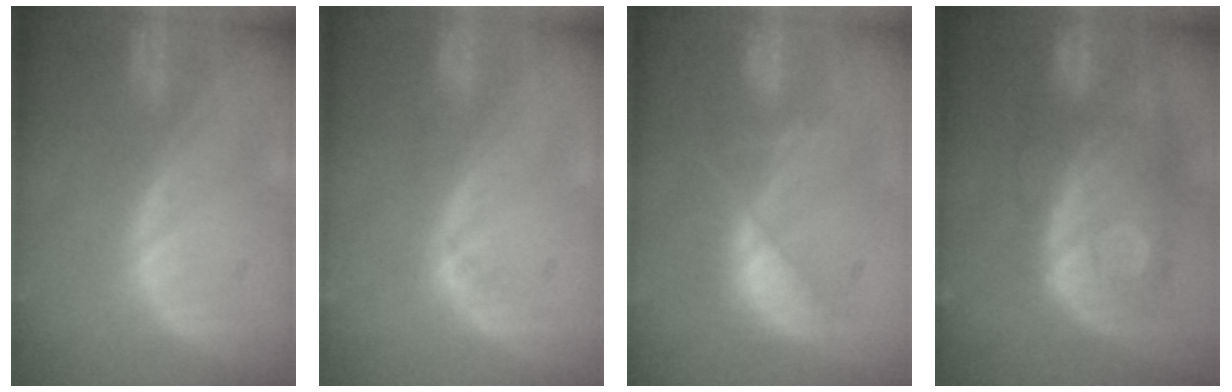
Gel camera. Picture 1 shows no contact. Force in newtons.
{"total": 1.7, "press": 1.5, "slide": 0.8}
{"total": 7.8, "press": 7.0, "slide": 3.4}
{"total": 11.2, "press": 9.8, "slide": 5.5}